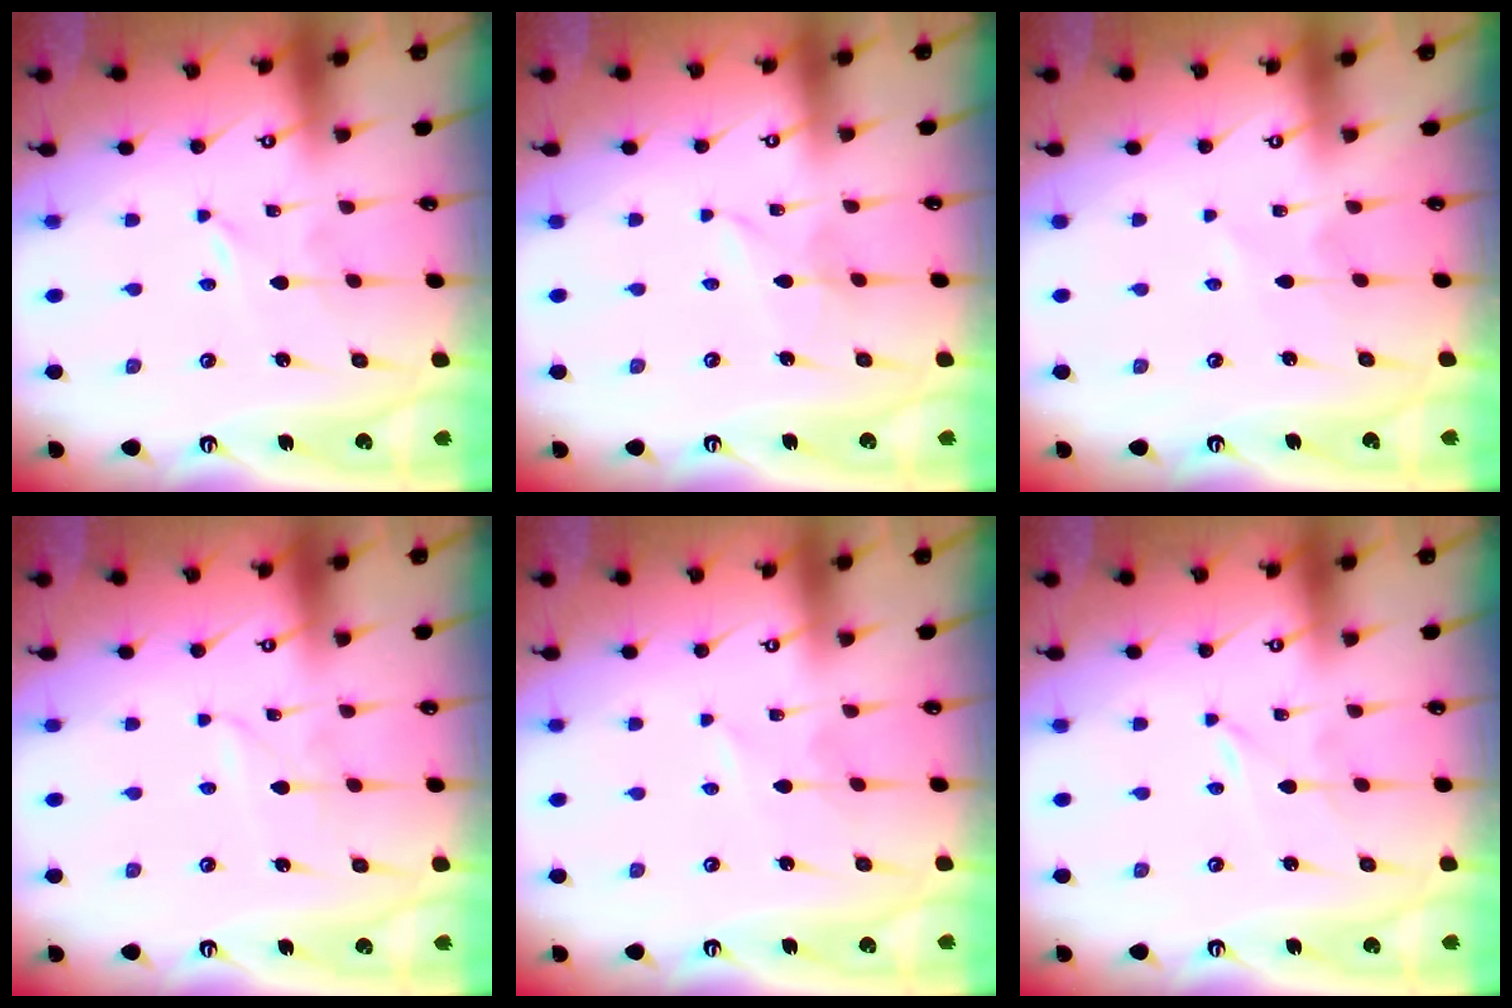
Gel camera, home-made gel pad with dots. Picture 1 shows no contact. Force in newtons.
{"total": 2.0, "press": 2.0, "slide": 0.0}
{"total": 0.6, "press": 0.6, "slide": 0.2}
{"total": 1.7, "press": 1.7, "slide": 0.2}
{"total": 1.7, "press": 1.7, "slide": 0.3}
{"total": 0.0}